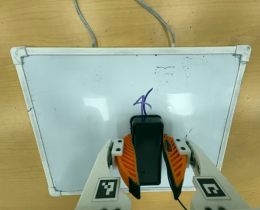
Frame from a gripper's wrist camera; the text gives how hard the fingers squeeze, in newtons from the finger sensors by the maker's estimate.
{"total": 11.9, "left": 11.9, "right": 12.0}